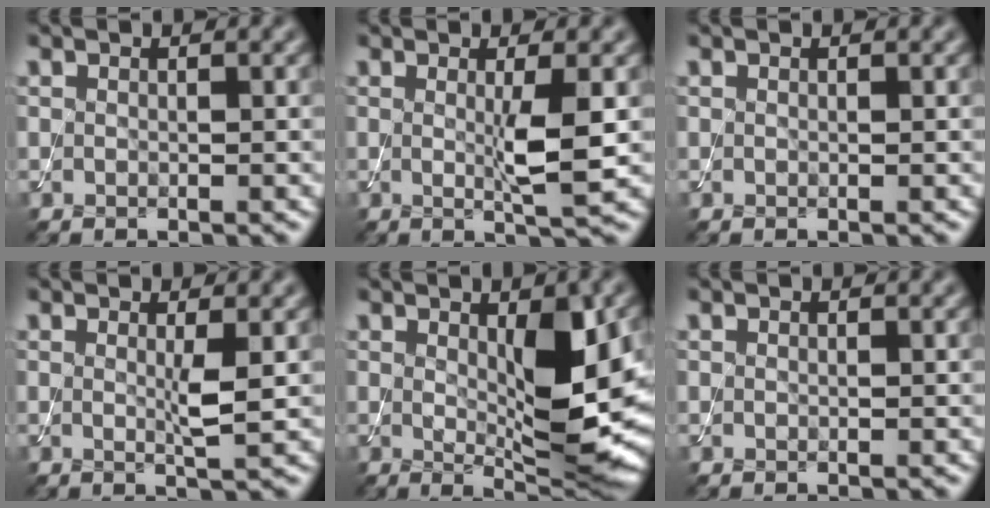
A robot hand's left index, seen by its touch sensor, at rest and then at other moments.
{"total": 3.3, "force": [0.1, 0.3, 3.3], "torque": [-0.059, -0.008, 0.002]}
{"total": 0.0}
{"total": 1.8, "force": [0.3, 0.1, 1.8], "torque": [-0.035, -0.005, 0.002]}
{"total": 6.5, "force": [0.6, 1.8, 6.2], "torque": [-0.090, -0.014, 0.015]}
{"total": 0.0}